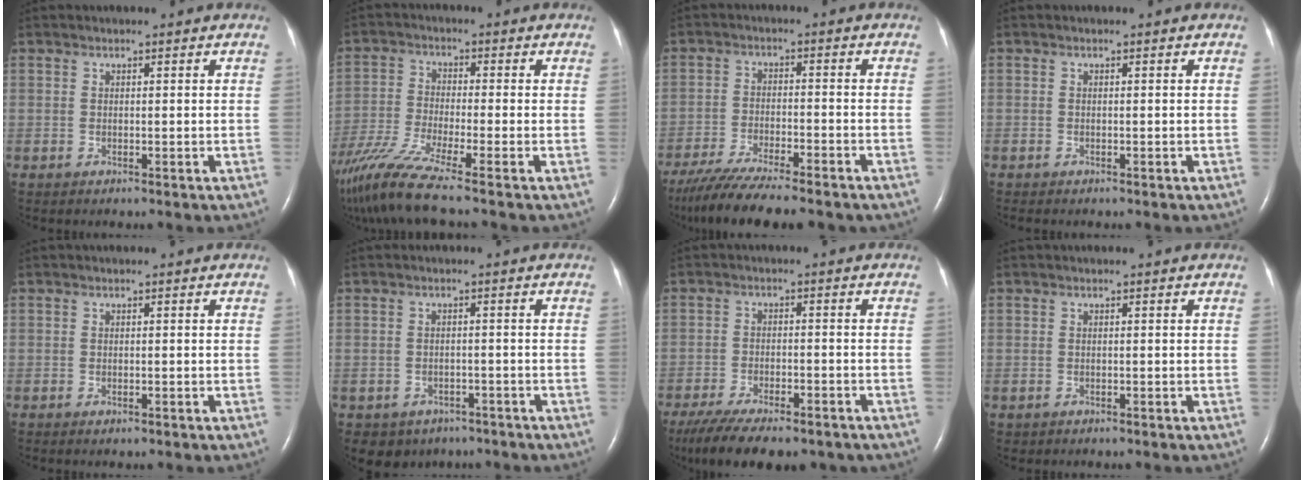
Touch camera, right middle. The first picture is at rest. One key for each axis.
{"total": 10.2, "fx": -7.9, "fy": -1.4, "fz": 6.3, "tx": -0.129, "ty": -0.037, "tz": -0.147}
{"total": 12.9, "fx": -10.8, "fy": 1.3, "fz": 7.0, "tx": -0.122, "ty": -0.029, "tz": -0.171}
{"total": 1.1, "fx": -0.9, "fy": 0.3, "fz": 0.5, "tx": -0.008, "ty": -0.001, "tz": -0.010}
{"total": 0.6, "fx": -0.4, "fy": 0.2, "fz": 0.4, "tx": -0.008, "ty": 0.000, "tz": -0.004}
{"total": 5.5, "fx": -3.9, "fy": 3.9, "fz": 0.7, "tx": -0.010, "ty": 0.012, "tz": -0.048}
{"total": 15.5, "fx": -11.9, "fy": 4.9, "fz": 8.6, "tx": -0.170, "ty": -0.021, "tz": -0.176}
{"total": 0.0}